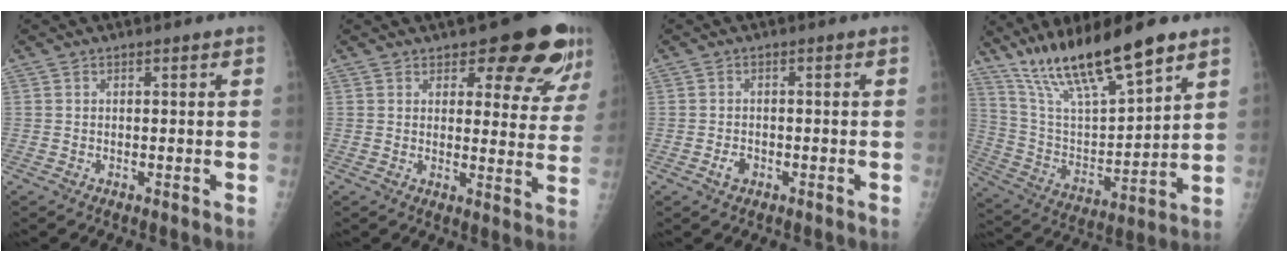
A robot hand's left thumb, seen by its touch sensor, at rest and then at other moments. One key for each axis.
{"total": 12.7, "fx": 9.5, "fy": 4.9, "fz": 7.0, "tx": -0.040, "ty": -0.062, "tz": 0.104}
{"total": 1.8, "fx": -0.9, "fy": 1.3, "fz": 1.0, "tx": -0.015, "ty": 0.005, "tz": -0.015}
{"total": 19.7, "fx": 14.2, "fy": 4.0, "fz": 13.0, "tx": -0.215, "ty": -0.059, "tz": 0.267}